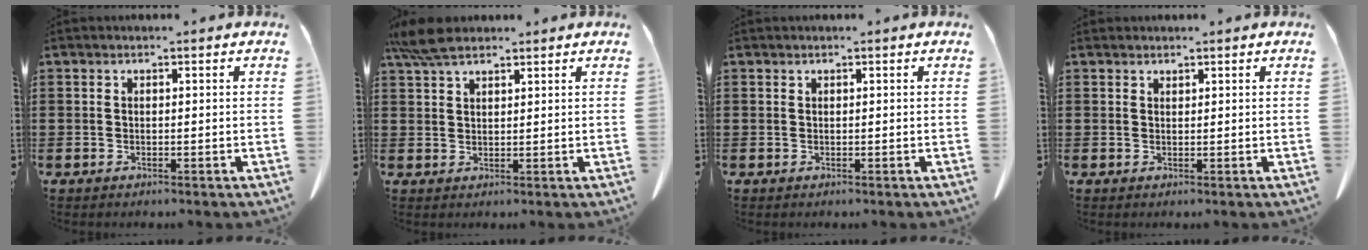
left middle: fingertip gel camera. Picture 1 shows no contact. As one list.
[{"total": 5.4, "force": [4.0, 1.5, 3.2], "torque": [-0.072, 0.001, 0.076]}, {"total": 0.0}, {"total": 0.9, "force": [0.8, 0.2, 0.0], "torque": [-0.004, -0.001, 0.017]}]